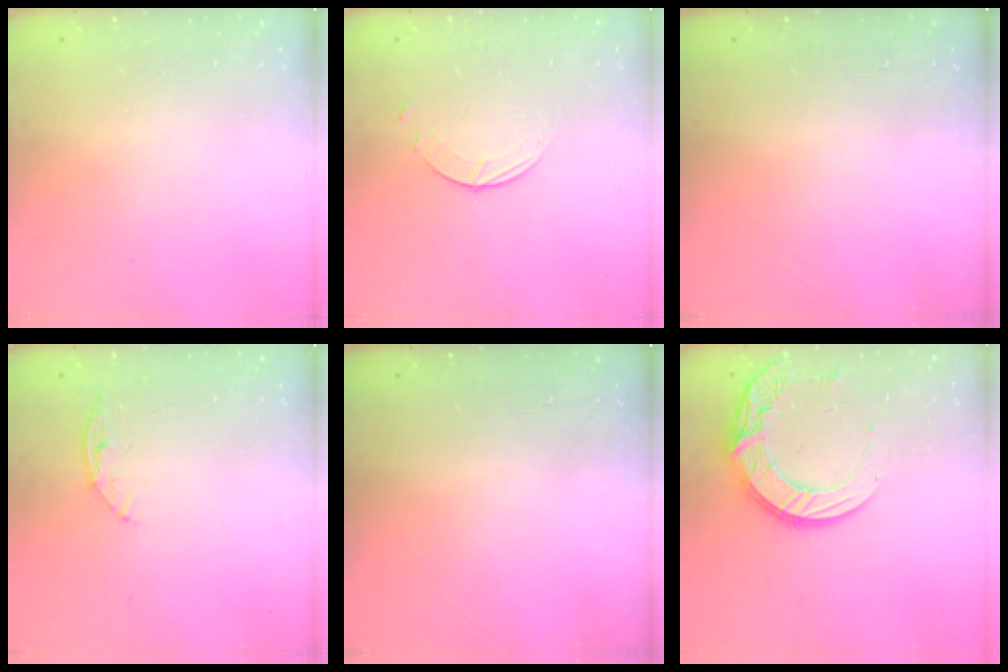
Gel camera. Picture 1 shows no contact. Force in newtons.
{"total": 0.9, "press": 0.9, "slide": 0.2}
{"total": 0.0}
{"total": 5.1, "press": 5.1, "slide": 0.5}
{"total": 0.0}
{"total": 13.6, "press": 13.5, "slide": 1.2}